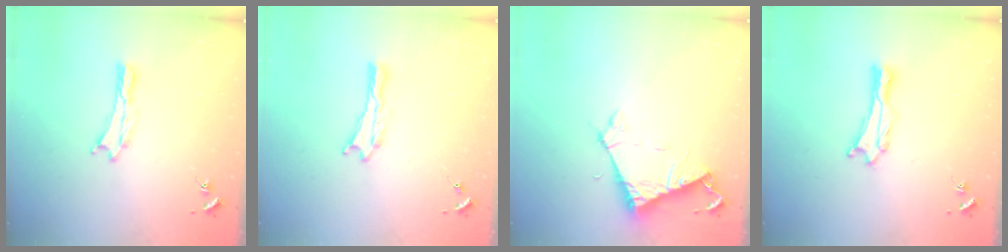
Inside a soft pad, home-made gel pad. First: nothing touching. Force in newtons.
{"total": 0.0}
{"total": 6.5, "press": 6.5, "slide": 0.5}
{"total": 0.8, "press": 0.7, "slide": 0.2}